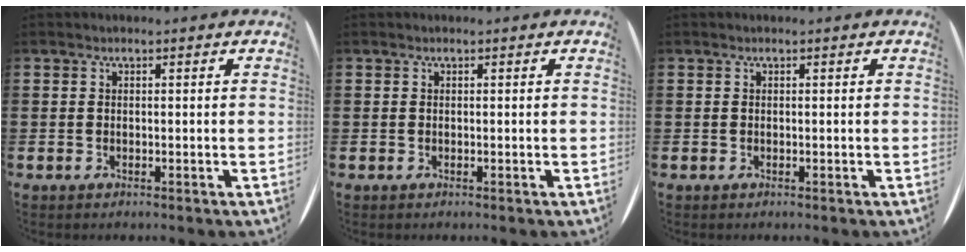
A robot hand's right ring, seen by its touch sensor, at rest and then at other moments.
{"total": 0.0}
{"total": 0.0}